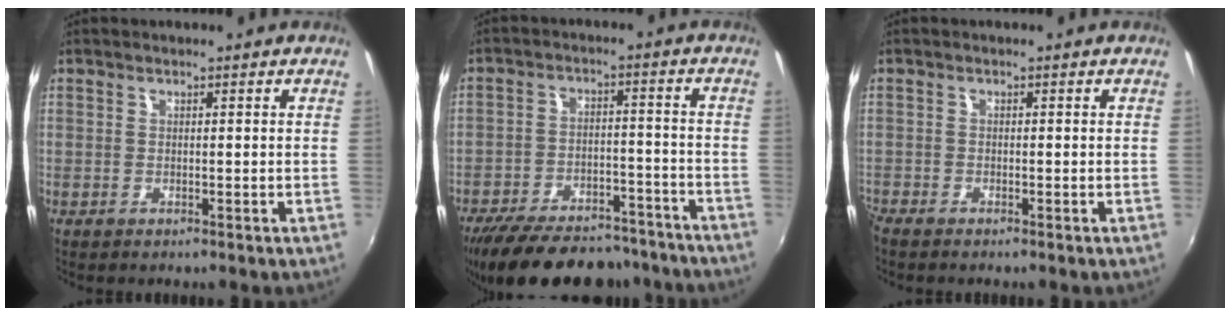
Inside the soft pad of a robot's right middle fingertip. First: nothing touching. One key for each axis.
{"total": 23.2, "fx": -19.4, "fy": 8.5, "fz": 9.5, "tx": -0.193, "ty": 0.006, "tz": -0.265}
{"total": 1.7, "fx": -1.6, "fy": 0.2, "fz": 0.4, "tx": -0.015, "ty": -0.009, "tz": -0.034}